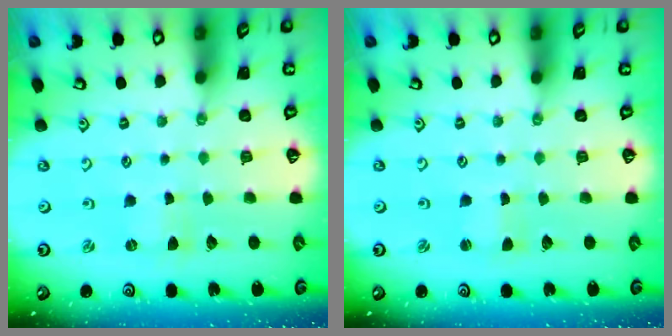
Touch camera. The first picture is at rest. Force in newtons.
{"total": 0.6, "press": 0.6, "slide": 0.0}